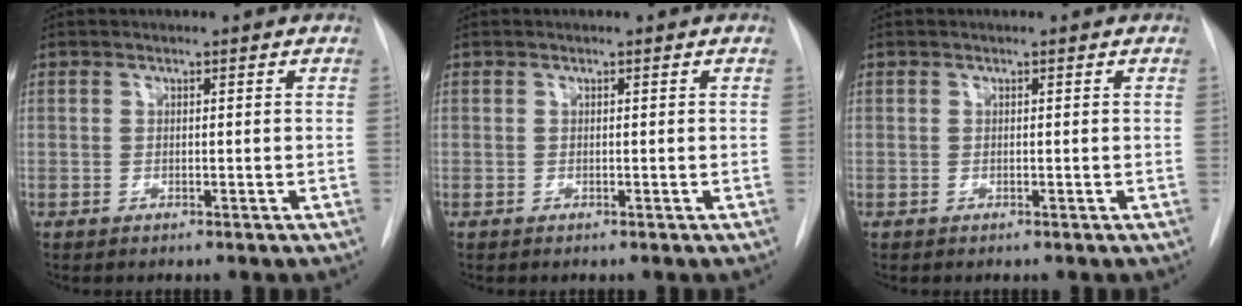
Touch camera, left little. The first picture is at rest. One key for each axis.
{"total": 0.0}
{"total": 0.0}